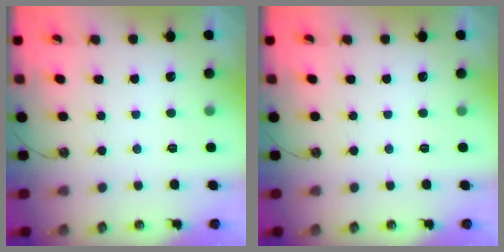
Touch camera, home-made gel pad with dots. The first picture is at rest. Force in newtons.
{"total": 0.0}